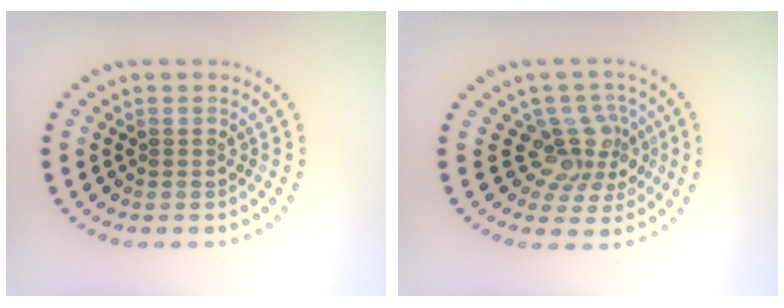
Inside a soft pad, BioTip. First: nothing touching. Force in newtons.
{"total": 3.7, "press": 3.1, "slide": 2.1}